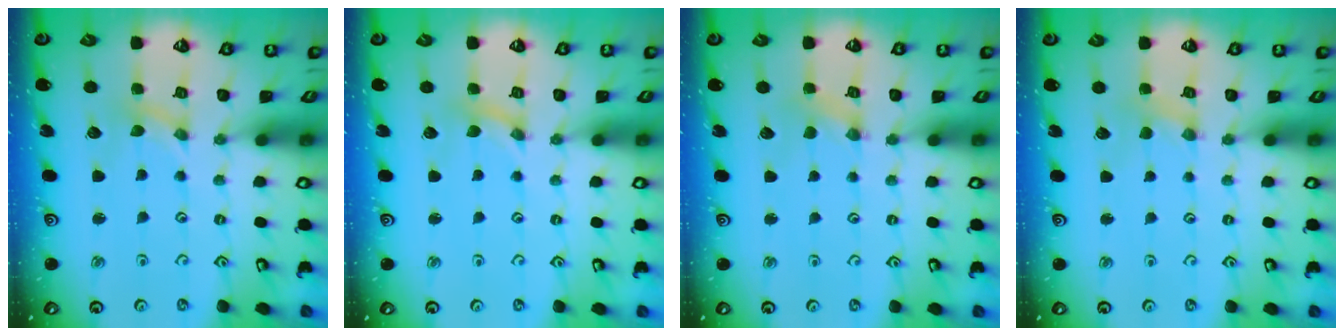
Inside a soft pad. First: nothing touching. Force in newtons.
{"total": 0.0}
{"total": 0.7, "press": 0.7, "slide": 0.2}
{"total": 1.7, "press": 1.7, "slide": 0.3}